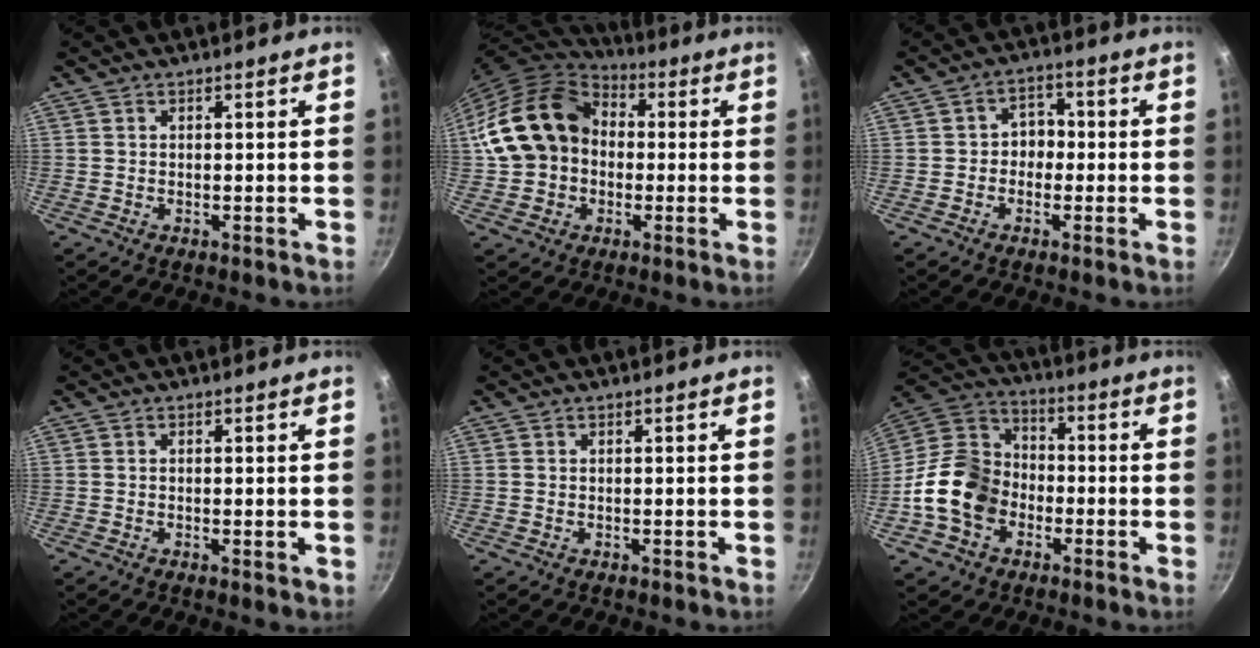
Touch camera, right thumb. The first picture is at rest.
{"total": 17.6, "force": [0.6, 14.2, 10.4], "torque": [-0.171, 0.046, 0.005]}
{"total": 4.4, "force": [-0.7, 3.7, 2.3], "torque": [0.003, 0.016, -0.019]}
{"total": 1.0, "force": [-0.1, 0.1, 1.0], "torque": [-0.015, -0.003, -0.004]}
{"total": 0.0}
{"total": 14.7, "force": [-4.4, 11.4, 8.2], "torque": [-0.121, 0.041, -0.100]}